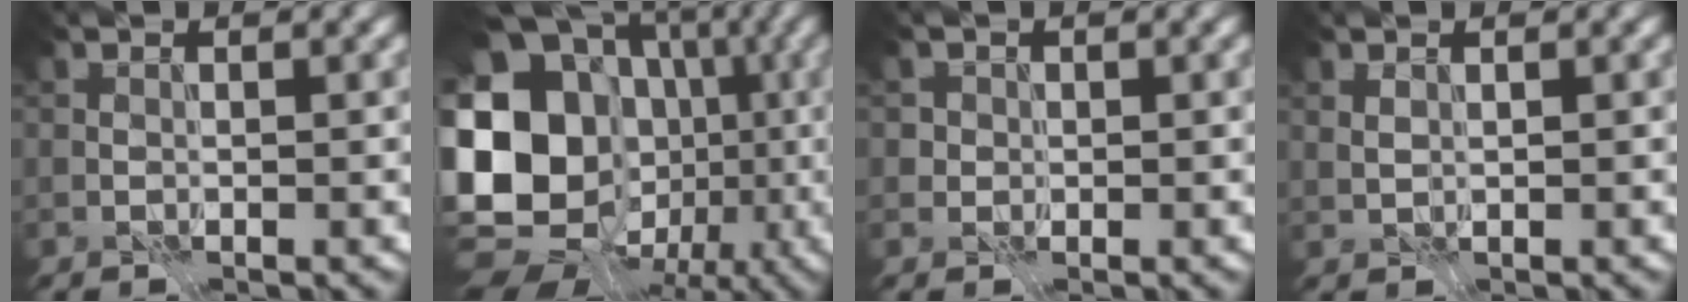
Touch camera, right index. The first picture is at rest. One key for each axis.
{"total": 23.6, "fx": -2.6, "fy": 20.4, "fz": 11.6, "tx": -0.244, "ty": 0.012, "tz": -0.092}
{"total": 1.3, "fx": 0.3, "fy": 1.2, "fz": 0.2, "tx": 0.007, "ty": 0.001, "tz": 0.006}
{"total": 0.8, "fx": 0.4, "fy": 0.5, "fz": 0.5, "tx": -0.016, "ty": 0.000, "tz": 0.012}